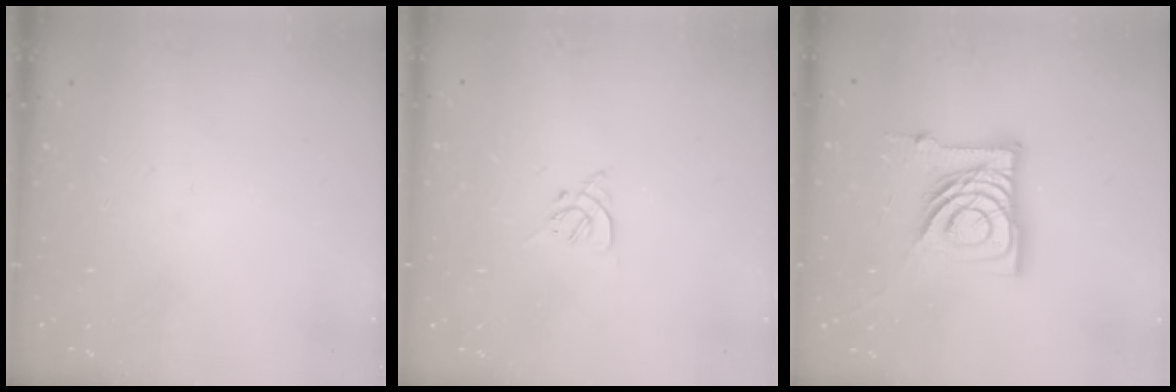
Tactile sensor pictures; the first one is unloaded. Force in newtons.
{"total": 2.7, "press": 2.6, "slide": 0.7}
{"total": 16.2, "press": 16.2, "slide": 1.7}